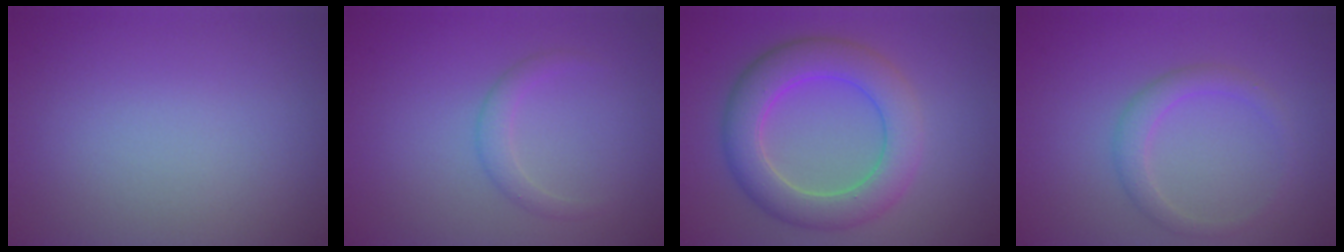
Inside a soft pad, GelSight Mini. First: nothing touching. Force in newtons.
{"total": 1.6, "press": 1.6, "slide": 0.0}
{"total": 6.3, "press": 6.3, "slide": 0.0}
{"total": 2.1, "press": 2.1, "slide": 0.2}